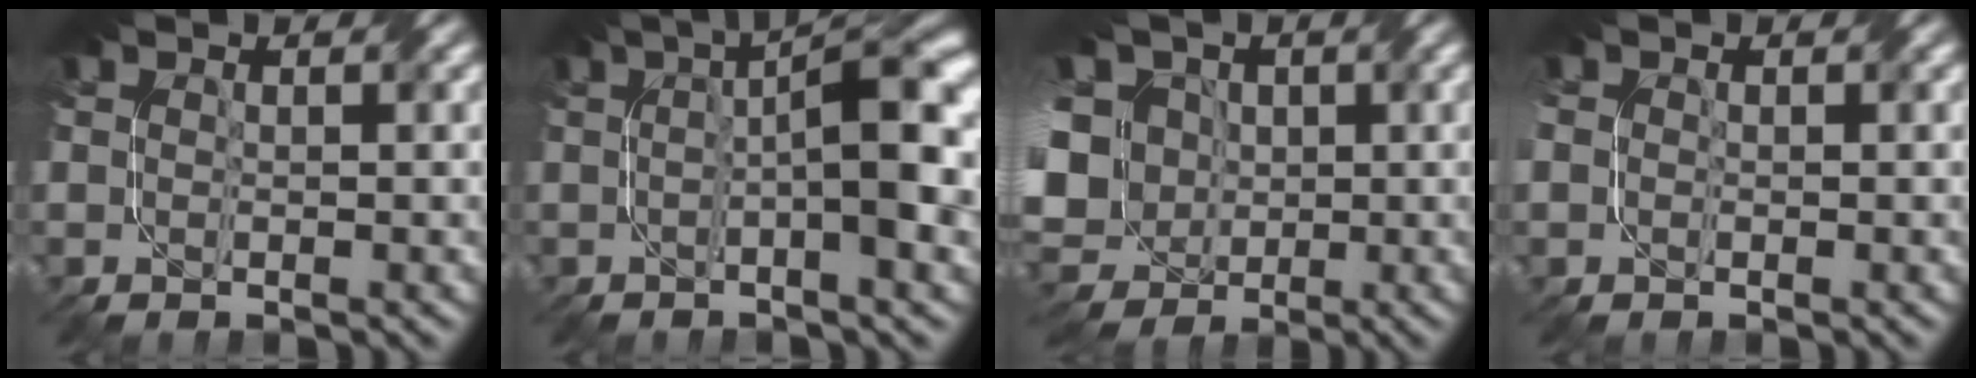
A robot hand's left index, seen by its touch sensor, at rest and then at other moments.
{"total": 8.5, "force": [0.4, 1.9, 8.3], "torque": [-0.108, 0.021, -0.001]}
{"total": 14.9, "force": [2.0, 12.4, 8.1], "torque": [-0.195, 0.029, 0.003]}
{"total": 1.0, "force": [0.3, 1.0, 0.0], "torque": [0.004, 0.003, 0.002]}